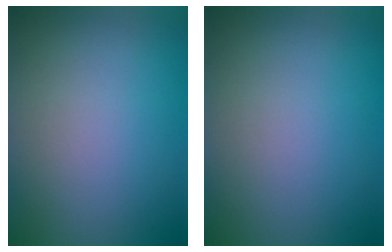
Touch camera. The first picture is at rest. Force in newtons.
{"total": 0.0}